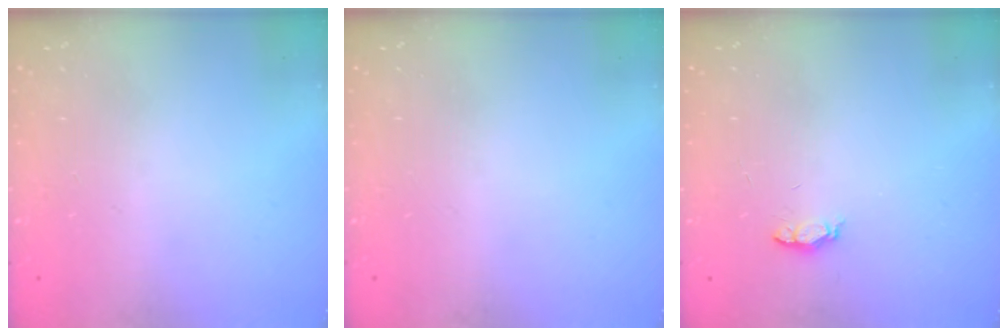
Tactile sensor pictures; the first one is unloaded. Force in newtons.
{"total": 0.0}
{"total": 4.1, "press": 3.6, "slide": 1.9}